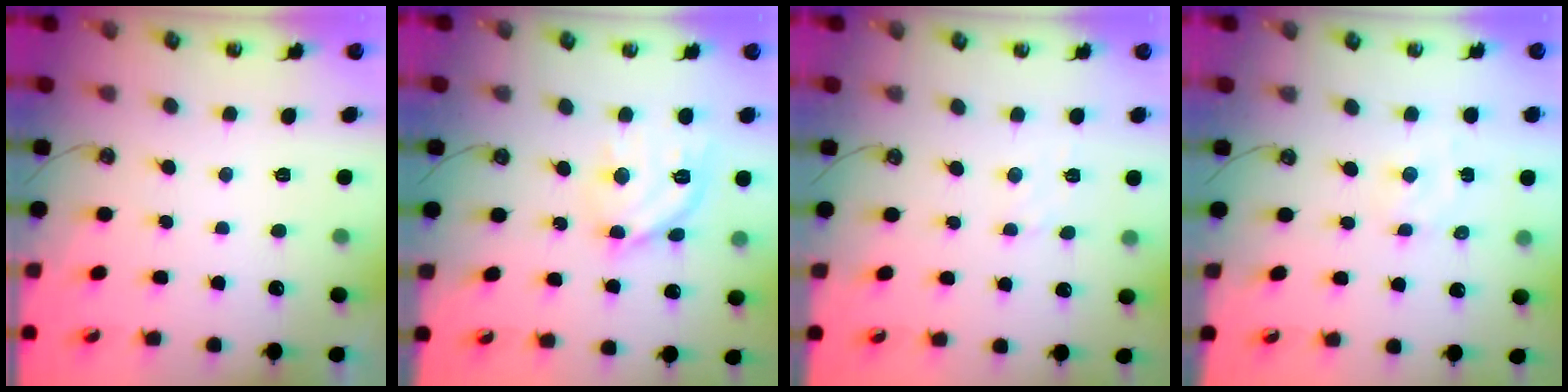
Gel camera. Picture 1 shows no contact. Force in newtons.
{"total": 13.2, "press": 13.2, "slide": 1.0}
{"total": 2.8, "press": 2.8, "slide": 0.4}
{"total": 2.7, "press": 2.7, "slide": 0.4}